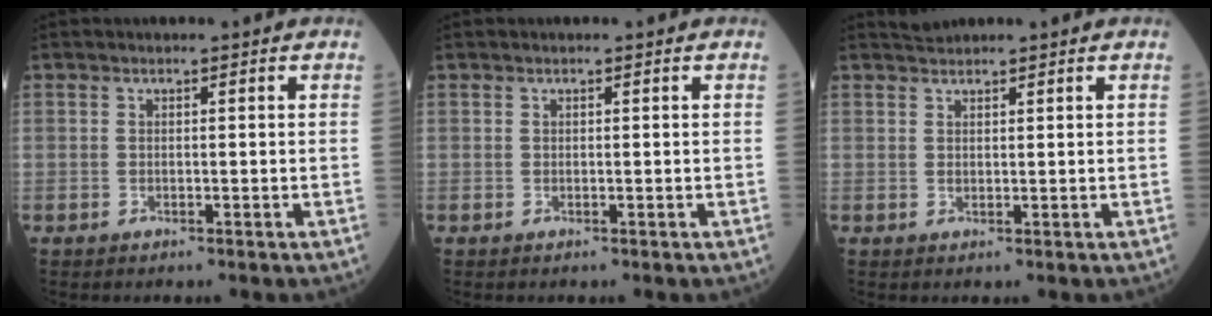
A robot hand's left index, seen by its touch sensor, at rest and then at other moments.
{"total": 0.0}
{"total": 1.6, "force": [1.5, 0.2, 0.0], "torque": [-0.003, 0.009, 0.032]}